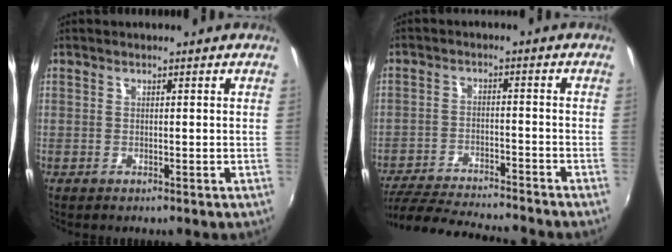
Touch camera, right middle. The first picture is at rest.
{"total": 16.4, "force": [-14.7, 1.4, 7.0], "torque": [-0.147, -0.021, -0.230]}